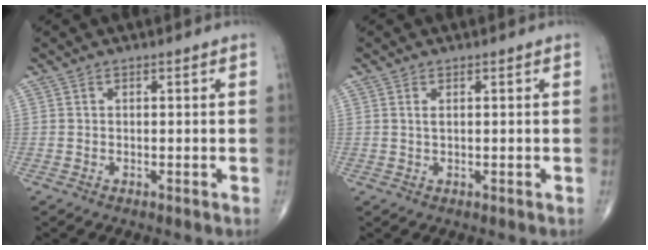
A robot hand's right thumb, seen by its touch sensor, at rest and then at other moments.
{"total": 1.0, "force": [0.4, 0.3, 0.8], "torque": [-0.019, 0.002, 0.009]}